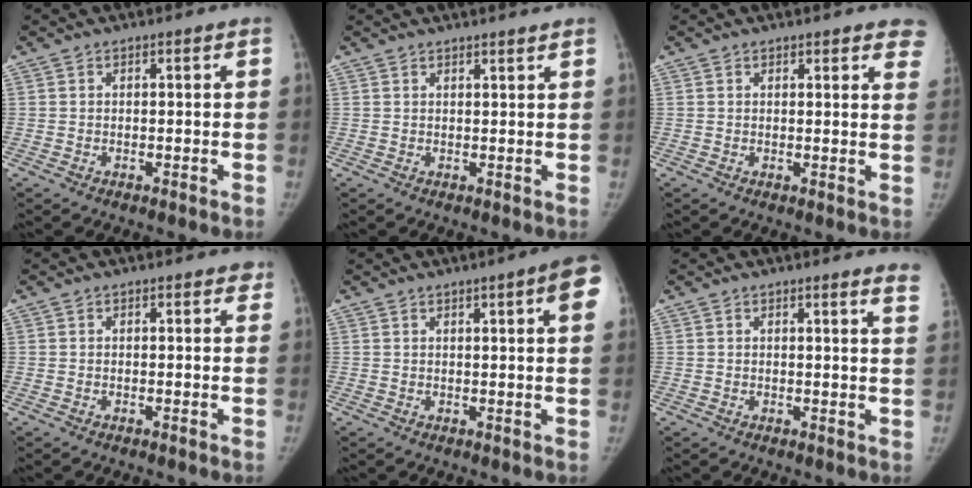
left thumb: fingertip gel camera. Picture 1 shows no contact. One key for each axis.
{"total": 2.8, "fx": 2.6, "fy": -0.2, "fz": 1.1, "tx": -0.004, "ty": -0.003, "tz": 0.033}
{"total": 6.2, "fx": 4.8, "fy": 2.0, "fz": 3.4, "tx": -0.005, "ty": -0.016, "tz": 0.046}
{"total": 1.1, "fx": 0.8, "fy": 0.7, "fz": 0.5, "tx": 0.007, "ty": -0.002, "tz": 0.002}
{"total": 7.0, "fx": 2.8, "fy": 0.9, "fz": 6.3, "tx": -0.067, "ty": -0.002, "tz": 0.029}
{"total": 4.6, "fx": 3.9, "fy": 0.0, "fz": 2.6, "tx": -0.029, "ty": -0.019, "tz": 0.027}